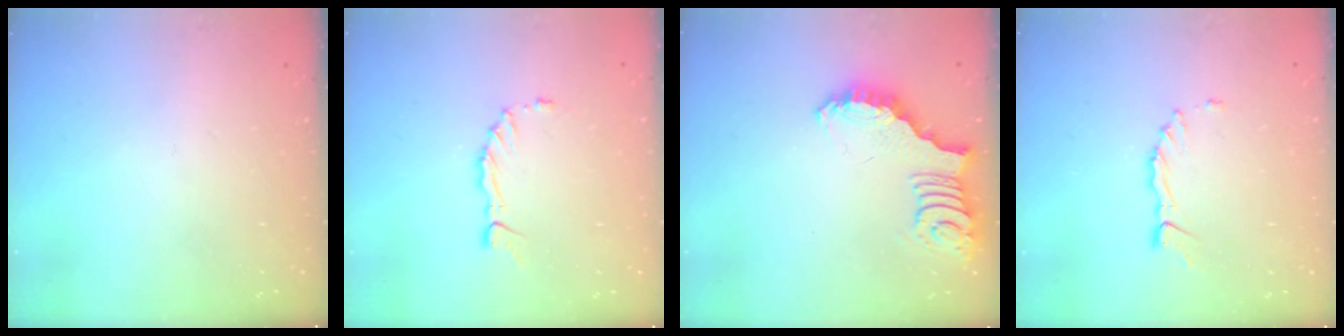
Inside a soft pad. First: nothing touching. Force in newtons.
{"total": 1.7, "press": 1.6, "slide": 0.4}
{"total": 2.6, "press": 2.6, "slide": 0.5}
{"total": 2.4, "press": 2.4, "slide": 0.3}